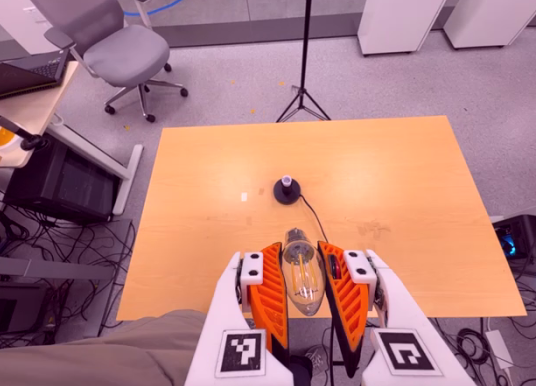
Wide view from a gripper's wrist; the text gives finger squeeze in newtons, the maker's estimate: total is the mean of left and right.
{"total": 20.7, "left": 22.7, "right": 18.7}